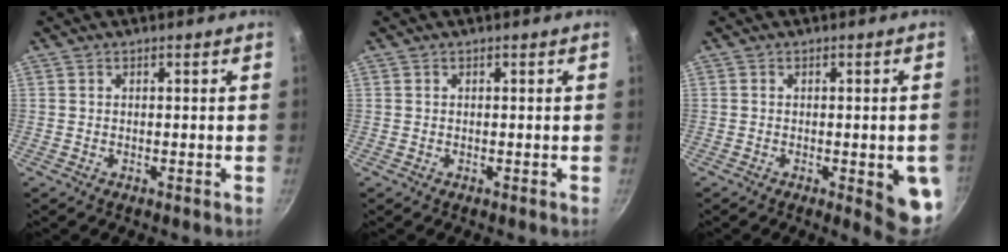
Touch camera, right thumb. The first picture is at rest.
{"total": 0.0}
{"total": 9.3, "force": [-2.0, 2.7, 8.6], "torque": [-0.076, 0.000, -0.019]}